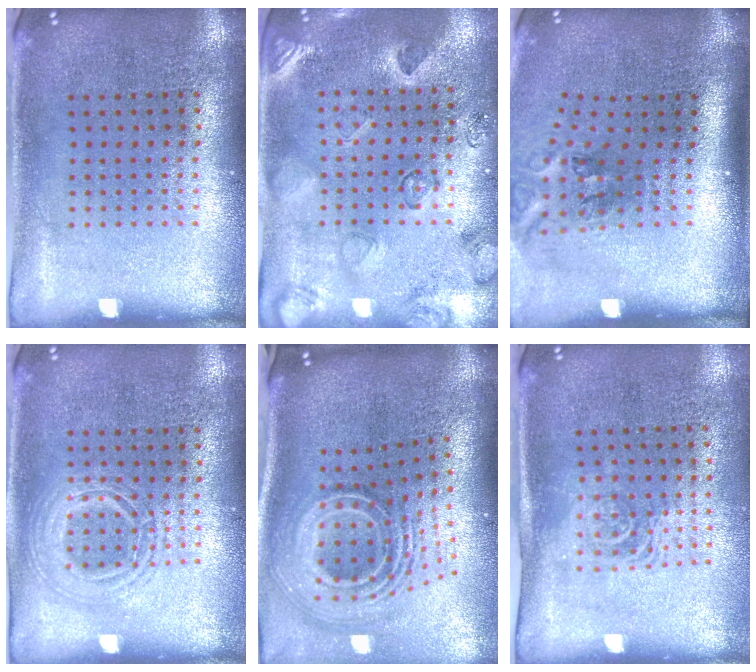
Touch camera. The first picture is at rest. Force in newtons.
{"total": 2.3, "press": 2.0, "slide": 1.1}
{"total": 2.1, "press": 1.3, "slide": 1.7}
{"total": 2.3, "press": 2.3, "slide": 0.2}
{"total": 3.2, "press": 2.0, "slide": 2.5}
{"total": 1.6, "press": 1.3, "slide": 0.9}